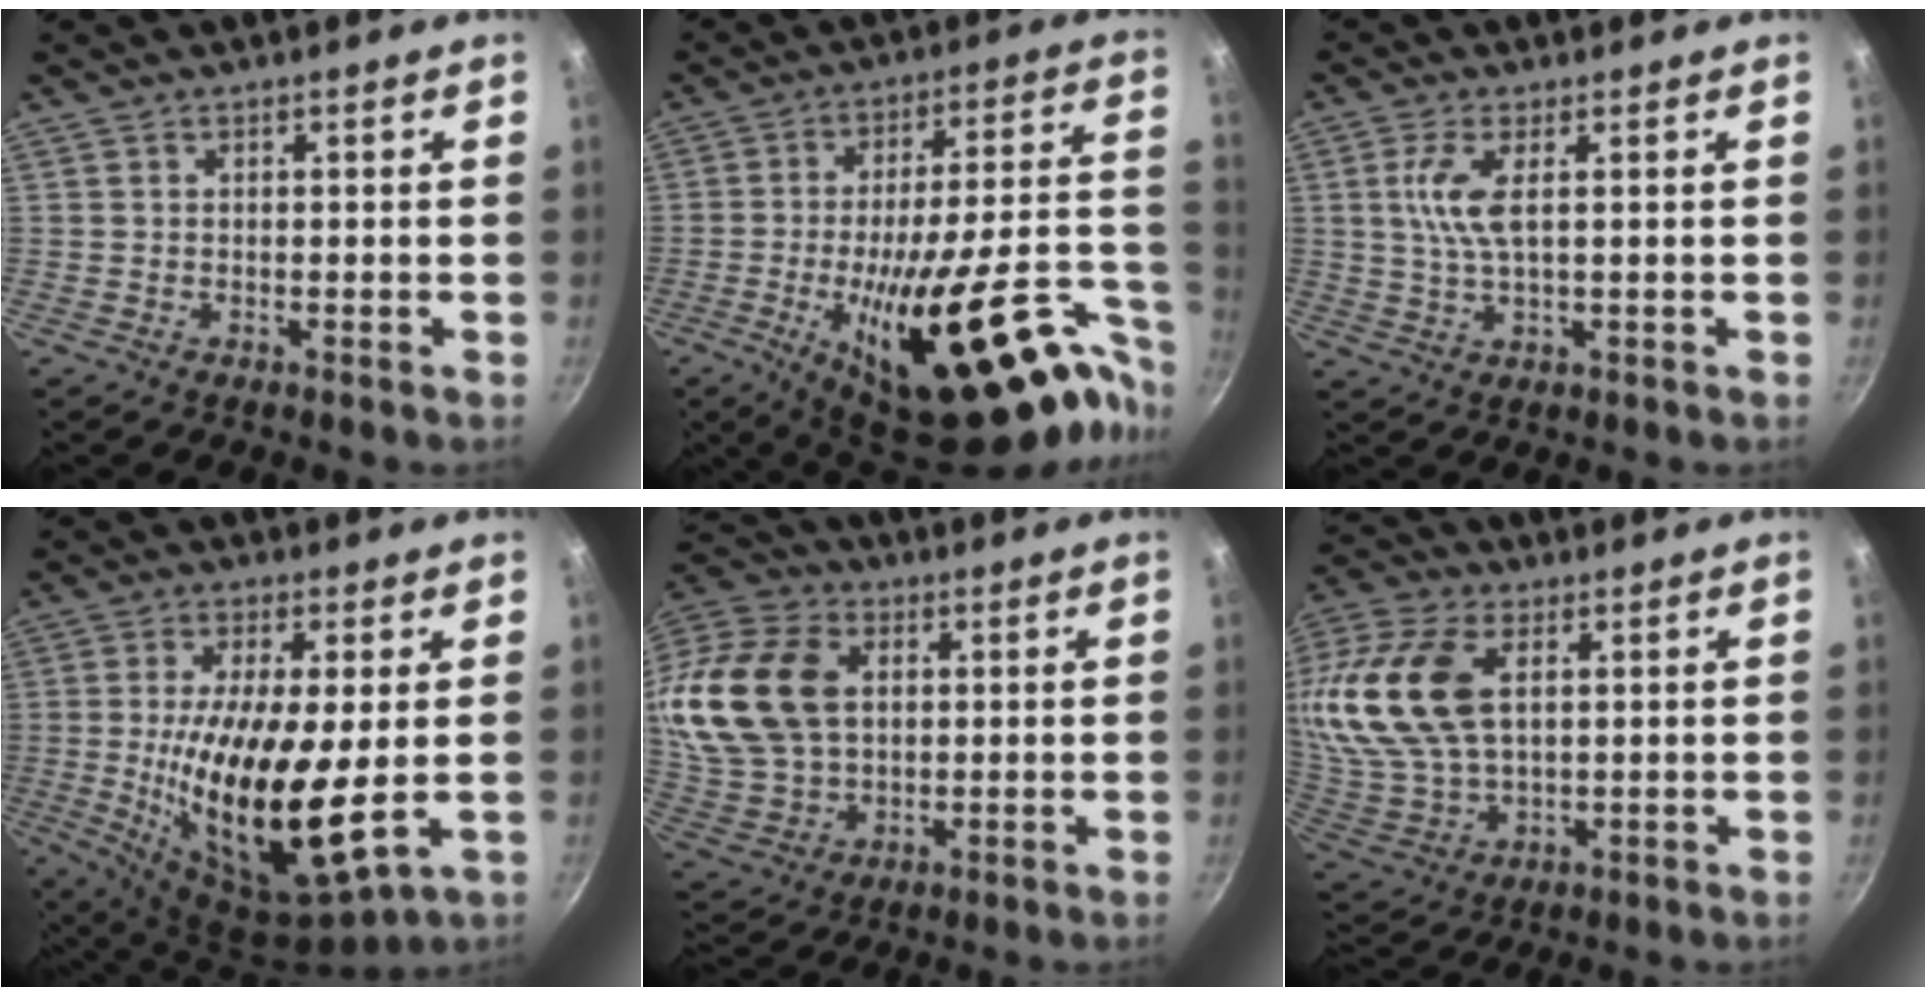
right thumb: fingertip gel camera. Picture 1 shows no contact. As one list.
[{"total": 33.9, "force": [-14.4, 11.5, 28.4], "torque": [-0.363, 0.054, -0.211]}, {"total": 6.1, "force": [1.3, 1.9, 5.7], "torque": [-0.128, 0.000, 0.026]}, {"total": 18.3, "force": [-1.0, 5.7, 17.4], "torque": [-0.323, -0.017, -0.011]}, {"total": 20.4, "force": [3.3, 14.5, 14.0], "torque": [-0.263, 0.012, 0.068]}, {"total": 23.6, "force": [6.2, 15.1, 17.0], "torque": [-0.380, 0.007, 0.123]}]